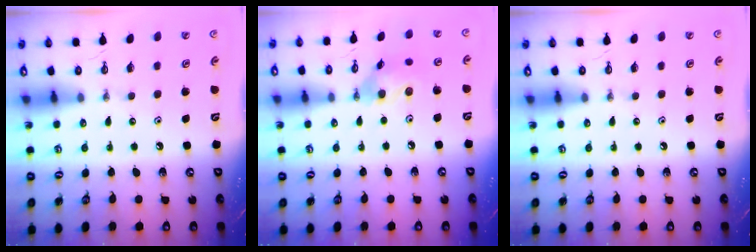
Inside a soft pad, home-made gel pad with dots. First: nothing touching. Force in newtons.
{"total": 10.2, "press": 10.1, "slide": 1.8}
{"total": 0.0}